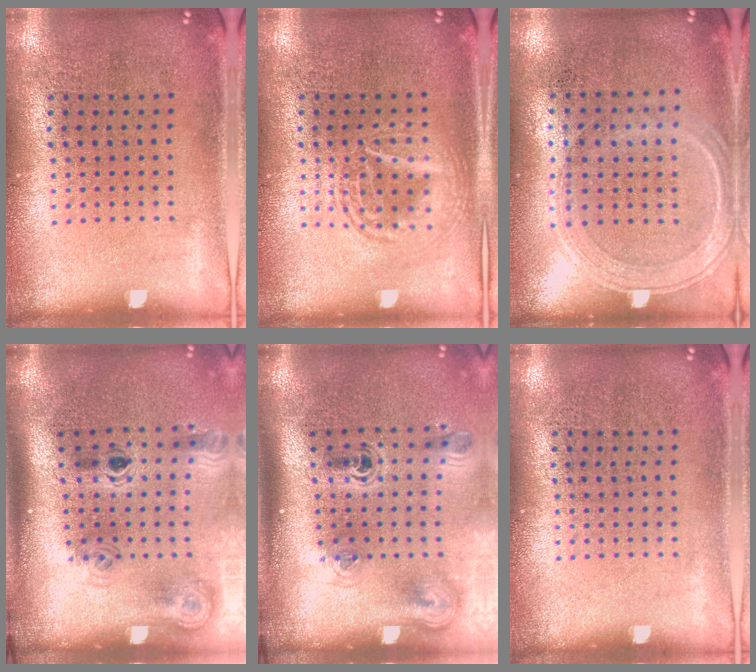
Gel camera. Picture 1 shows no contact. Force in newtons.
{"total": 1.6, "press": 1.6, "slide": 0.2}
{"total": 0.6, "press": 0.5, "slide": 0.2}
{"total": 2.0, "press": 1.3, "slide": 1.5}
{"total": 2.3, "press": 1.5, "slide": 1.8}
{"total": 0.0}